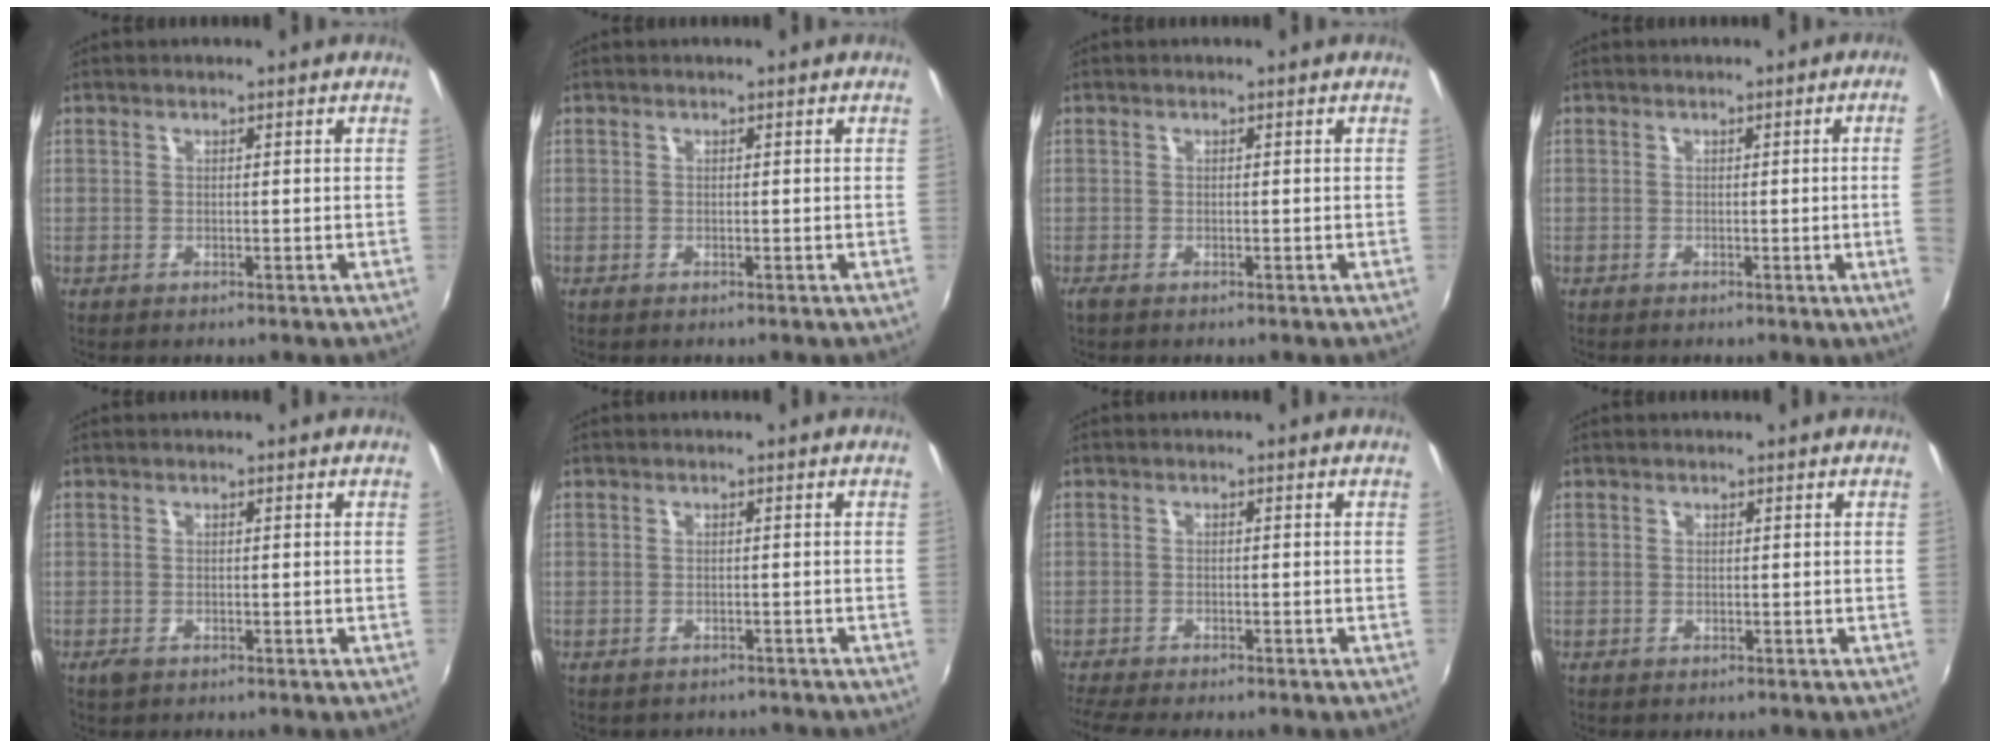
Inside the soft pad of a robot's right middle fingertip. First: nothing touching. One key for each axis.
{"total": 0.0}
{"total": 0.6, "fx": -0.4, "fy": 0.2, "fz": 0.4, "tx": -0.009, "ty": -0.003, "tz": -0.010}
{"total": 4.6, "fx": 0.2, "fy": -2.1, "fz": 4.0, "tx": -0.062, "ty": -0.007, "tz": 0.007}
{"total": 1.6, "fx": -1.0, "fy": 0.9, "fz": 0.8, "tx": -0.016, "ty": -0.004, "tz": -0.020}
{"total": 2.9, "fx": -2.6, "fy": 1.3, "fz": 0.6, "tx": -0.014, "ty": -0.012, "tz": -0.031}
{"total": 6.0, "fx": -5.4, "fy": 0.7, "fz": 2.7, "tx": -0.072, "ty": -0.024, "tz": -0.089}
{"total": 0.0}